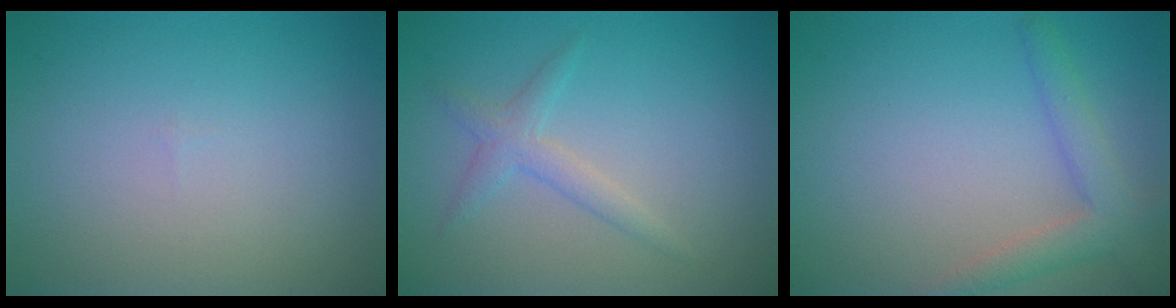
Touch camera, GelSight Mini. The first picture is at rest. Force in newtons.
{"total": 1.8, "press": 1.8, "slide": 0.1}
{"total": 2.9, "press": 2.9, "slide": 0.2}